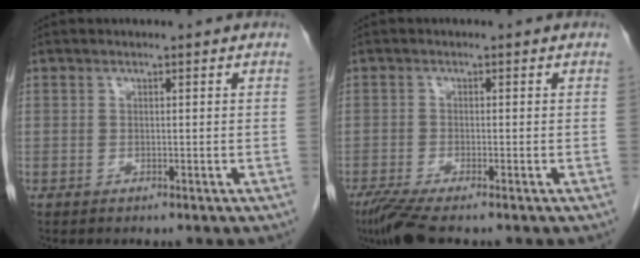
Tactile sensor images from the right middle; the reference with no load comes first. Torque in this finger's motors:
{"motor_torque": [0.82, -0.64, 0.04, 0.05]}